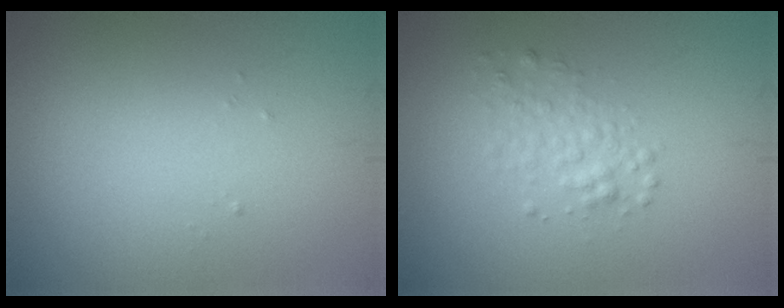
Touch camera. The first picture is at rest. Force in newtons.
{"total": 2.1, "press": 2.1, "slide": 0.1}